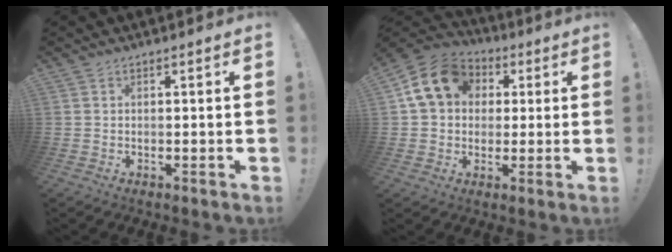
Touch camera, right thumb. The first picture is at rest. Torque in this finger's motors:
{"motor_torque": [0.13, 0.95, 0.37, -0.23, 0.03]}